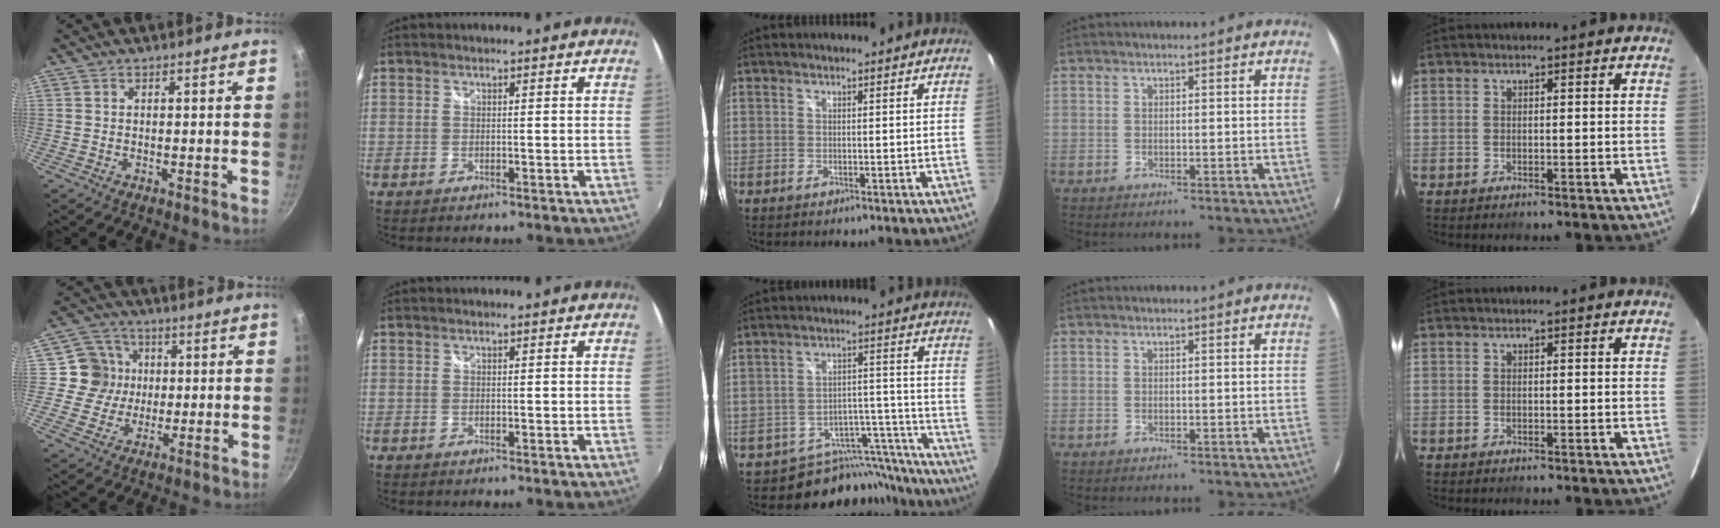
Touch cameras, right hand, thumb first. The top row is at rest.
{"thumb": {"total": 8.3, "force": [0.7, 8.1, 1.6], "torque": [0.014, 0.013, -0.002]}, "middle": {"total": 14.1, "force": [-12.7, 6.1, 0.9], "torque": [-0.007, 0.054, -0.168]}}